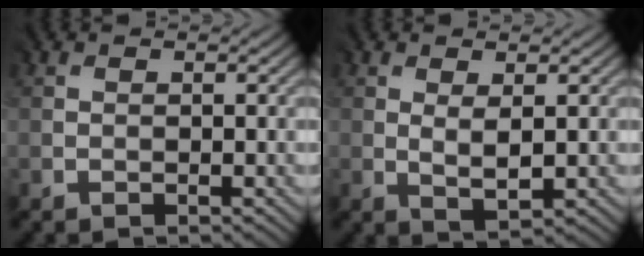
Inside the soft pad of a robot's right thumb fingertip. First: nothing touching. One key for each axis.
{"total": 2.4, "fx": 0.7, "fy": 1.0, "fz": 2.1, "tx": -0.046, "ty": -0.007, "tz": 0.021}